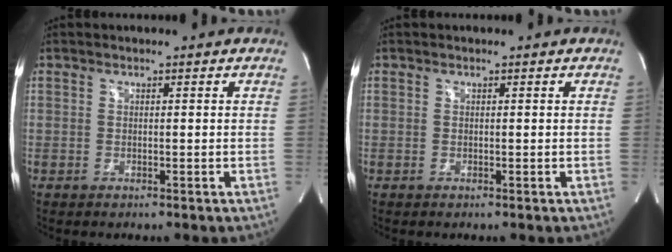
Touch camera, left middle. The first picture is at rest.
{"total": 0.0}